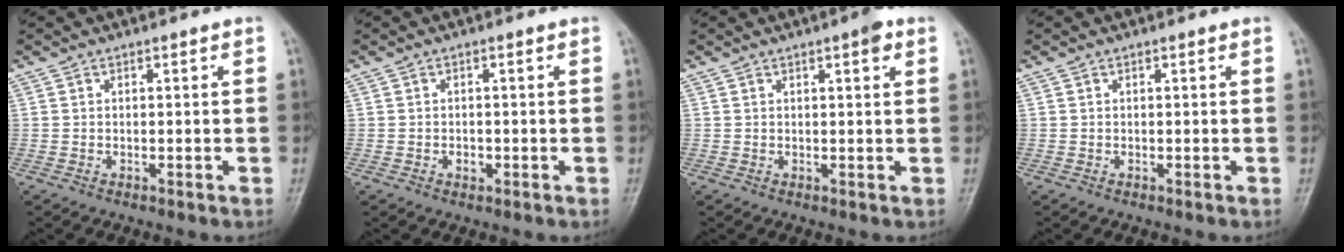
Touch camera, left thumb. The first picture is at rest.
{"total": 1.4, "force": [-0.5, 1.0, 0.8], "torque": [-0.007, 0.003, -0.005]}
{"total": 2.5, "force": [1.3, 0.6, 2.1], "torque": [-0.026, -0.003, 0.016]}
{"total": 0.0}